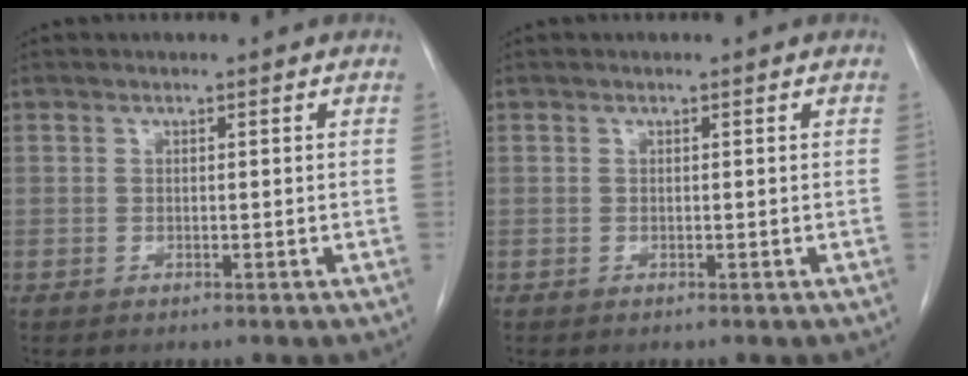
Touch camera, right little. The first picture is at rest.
{"total": 0.0}